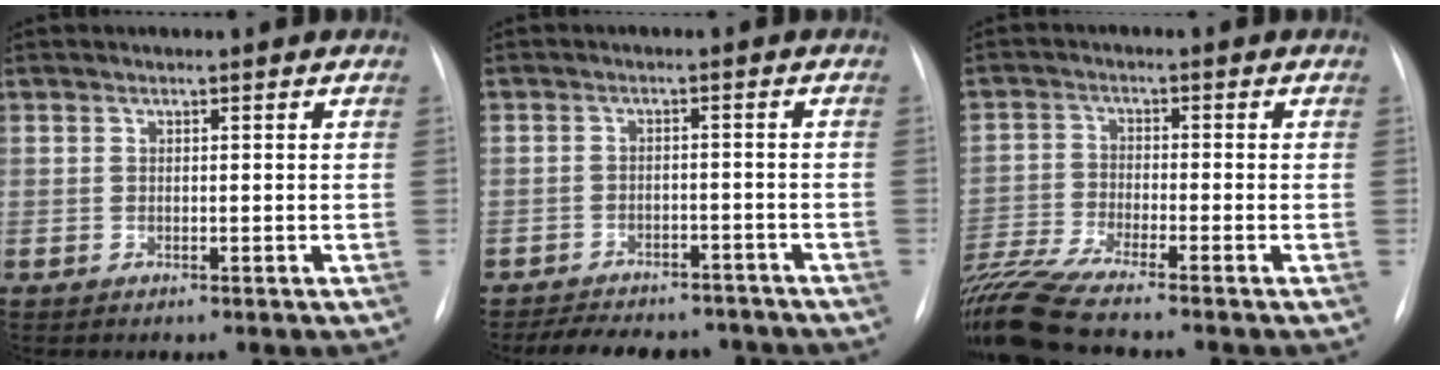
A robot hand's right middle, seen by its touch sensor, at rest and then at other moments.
{"total": 11.4, "force": [-9.9, 5.1, 2.7], "torque": [-0.039, 0.013, -0.118]}
{"total": 11.6, "force": [-10.2, -1.0, 5.5], "torque": [-0.110, -0.017, -0.182]}